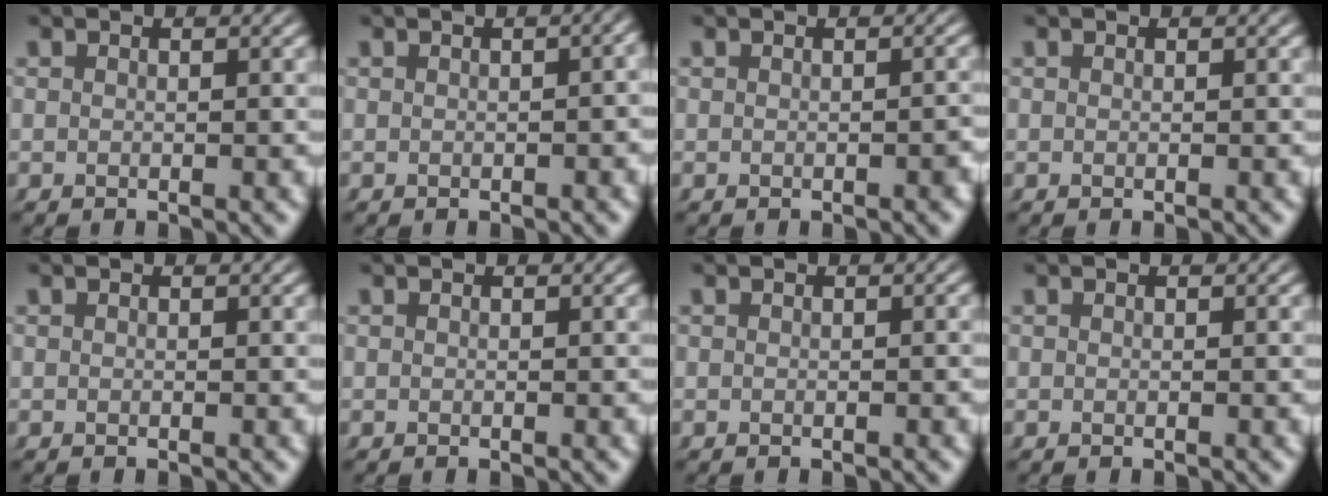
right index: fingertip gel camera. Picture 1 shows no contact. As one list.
[{"total": 1.4, "force": [-0.2, 0.6, 1.3], "torque": [-0.017, 0.004, -0.002]}, {"total": 0.6, "force": [-0.3, 0.3, 0.5], "torque": [-0.007, 0.002, -0.007]}, {"total": 0.0}, {"total": 0.0}, {"total": 0.0}, {"total": 0.0}, {"total": 0.0}]